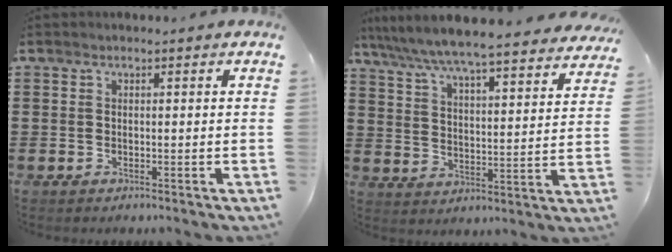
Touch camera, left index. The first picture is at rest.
{"total": 6.3, "force": [5.9, -0.4, 2.0], "torque": [-0.065, -0.043, 0.098]}